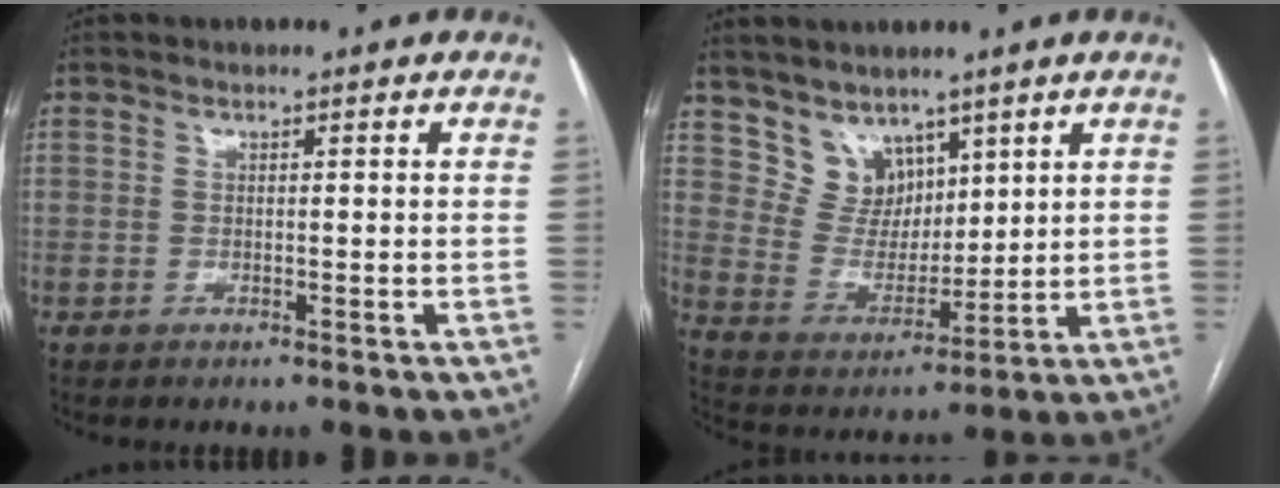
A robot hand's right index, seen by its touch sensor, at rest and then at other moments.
{"total": 7.4, "force": [5.2, 5.1, 1.4], "torque": [-0.032, 0.014, 0.113]}